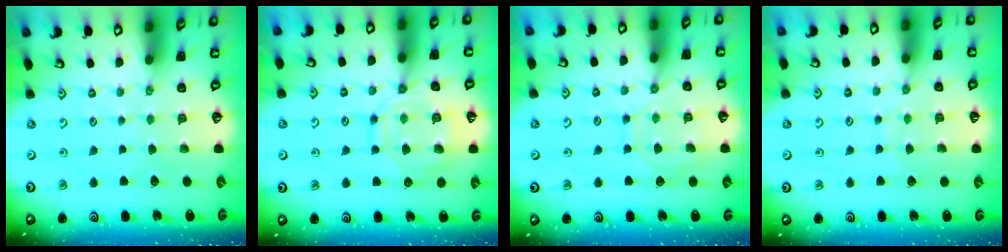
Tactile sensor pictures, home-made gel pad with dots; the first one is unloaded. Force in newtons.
{"total": 14.5, "press": 14.5, "slide": 1.3}
{"total": 8.4, "press": 8.3, "slide": 0.8}
{"total": 5.7, "press": 5.7, "slide": 0.5}